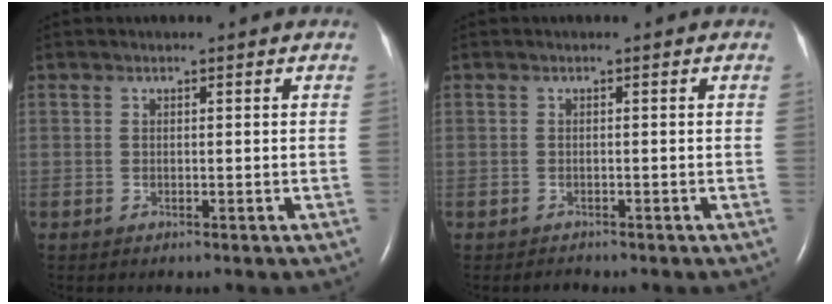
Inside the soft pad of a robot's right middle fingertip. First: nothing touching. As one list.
[{"total": 0.6, "force": [-0.6, 0.1, 0.0], "torque": [-0.002, -0.003, -0.009]}]